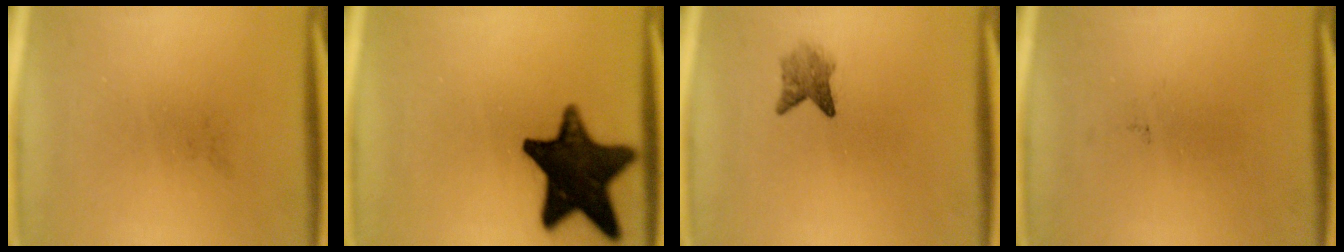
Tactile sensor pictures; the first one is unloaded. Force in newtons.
{"total": 17.0}
{"total": 2.6}
{"total": 0.0}